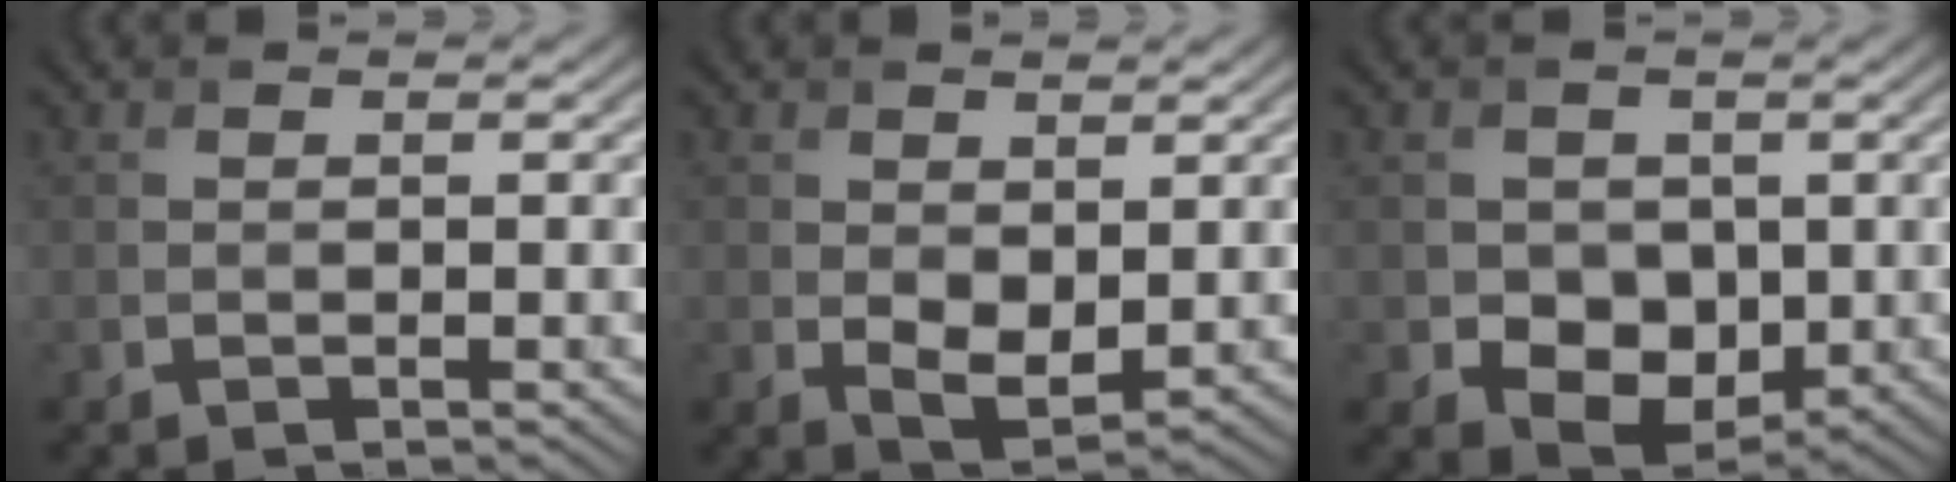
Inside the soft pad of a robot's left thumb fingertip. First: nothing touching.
{"total": 3.6, "force": [0.5, 2.3, 2.8], "torque": [-0.056, -0.012, 0.015]}
{"total": 5.8, "force": [-0.3, 4.9, 3.1], "torque": [-0.065, -0.010, -0.011]}